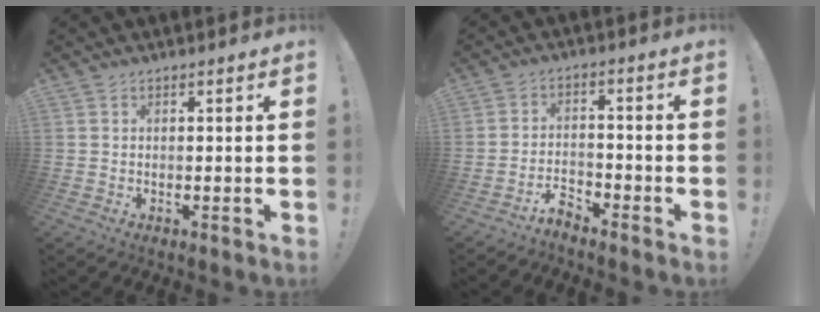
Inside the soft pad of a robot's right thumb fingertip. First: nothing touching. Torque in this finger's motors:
{"motor_torque": [0.16, -0.26, 0.29, -0.29, -0.01]}